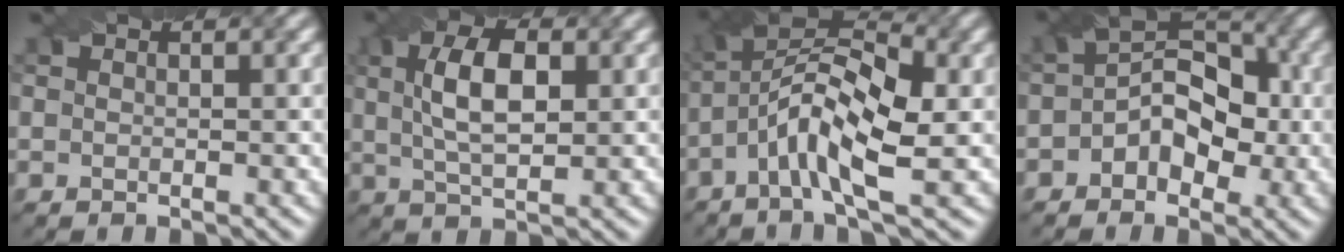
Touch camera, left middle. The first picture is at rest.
{"total": 6.0, "force": [1.3, 2.7, 5.2], "torque": [-0.100, 0.009, 0.023]}
{"total": 8.4, "force": [-1.8, 2.9, 7.7], "torque": [-0.143, 0.022, -0.047]}
{"total": 5.8, "force": [-0.8, 4.0, 4.1], "torque": [-0.043, 0.015, -0.022]}